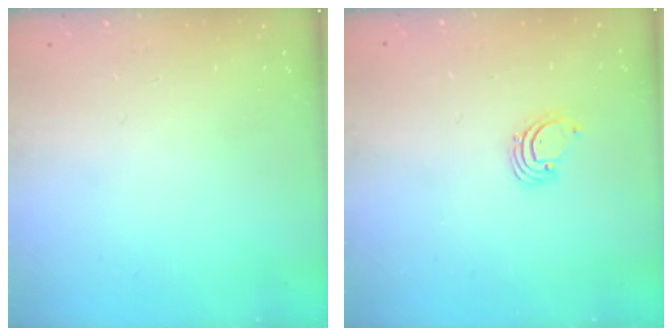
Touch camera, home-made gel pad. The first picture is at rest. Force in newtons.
{"total": 1.4, "press": 1.4, "slide": 0.1}